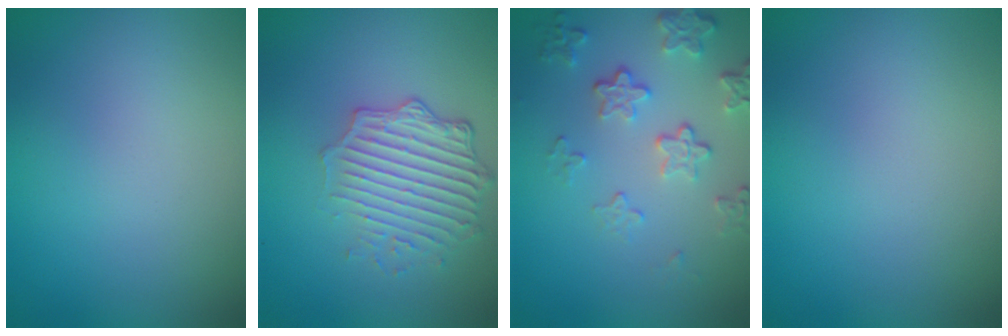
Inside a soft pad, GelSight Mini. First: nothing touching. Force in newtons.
{"total": 4.8, "press": 3.6, "slide": 3.2}
{"total": 4.2, "press": 3.2, "slide": 2.7}
{"total": 0.0}